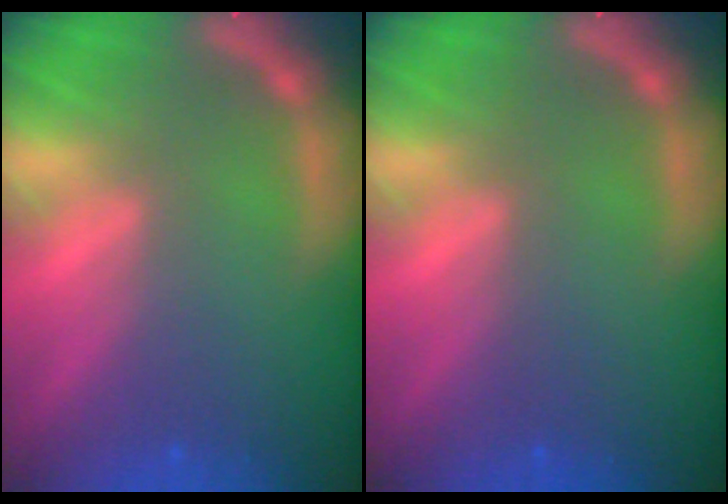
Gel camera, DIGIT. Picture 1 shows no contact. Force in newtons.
{"total": 0.0}